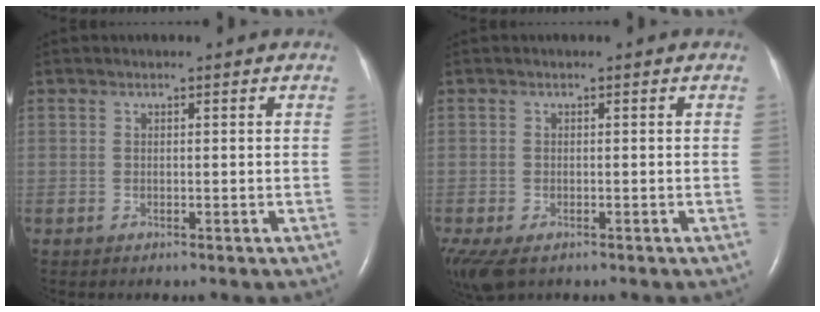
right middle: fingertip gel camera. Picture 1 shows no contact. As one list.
[{"total": 7.3, "force": [-4.3, 4.0, 4.3], "torque": [-0.110, -0.016, -0.070]}]